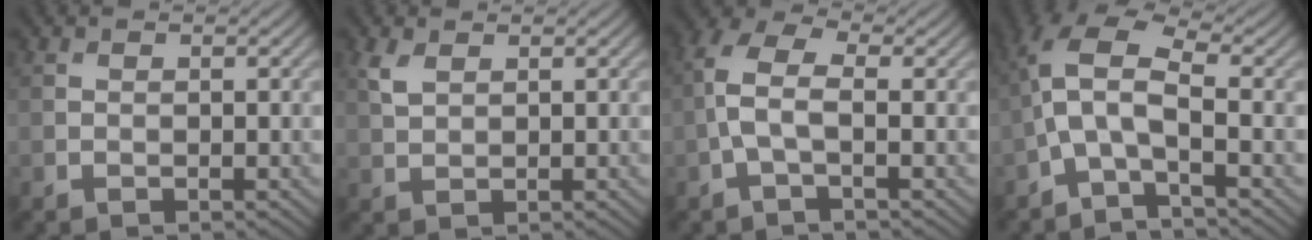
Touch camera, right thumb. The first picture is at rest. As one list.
[{"total": 2.3, "force": [1.3, 1.1, 1.5], "torque": [-0.044, 0.002, 0.029]}, {"total": 4.5, "force": [-0.8, 1.8, 4.0], "torque": [-0.098, 0.013, -0.026]}, {"total": 7.0, "force": [-1.5, 2.7, 6.3], "torque": [-0.143, 0.017, -0.050]}]